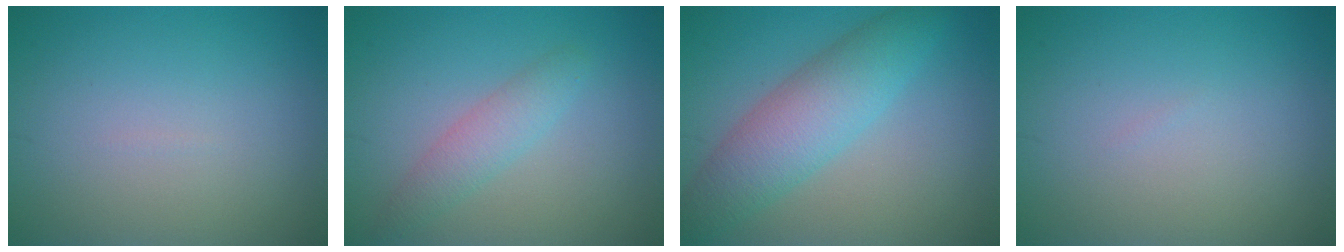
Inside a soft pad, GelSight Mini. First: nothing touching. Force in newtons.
{"total": 2.4, "press": 2.4, "slide": 0.1}
{"total": 5.8, "press": 5.8, "slide": 0.1}
{"total": 0.0}